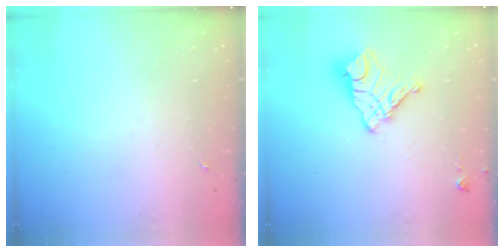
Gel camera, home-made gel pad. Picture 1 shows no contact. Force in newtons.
{"total": 13.5, "press": 13.4, "slide": 1.3}